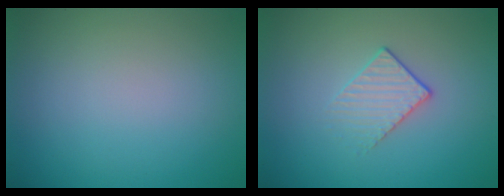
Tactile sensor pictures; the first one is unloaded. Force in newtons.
{"total": 1.6, "press": 1.1, "slide": 1.1}